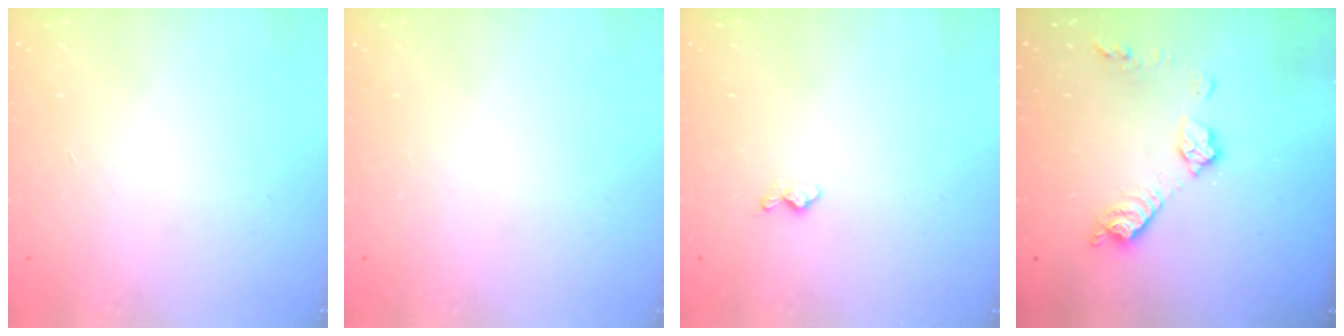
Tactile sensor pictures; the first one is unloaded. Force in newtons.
{"total": 0.0}
{"total": 4.5, "press": 4.4, "slide": 0.7}
{"total": 10.5, "press": 10.5, "slide": 0.5}